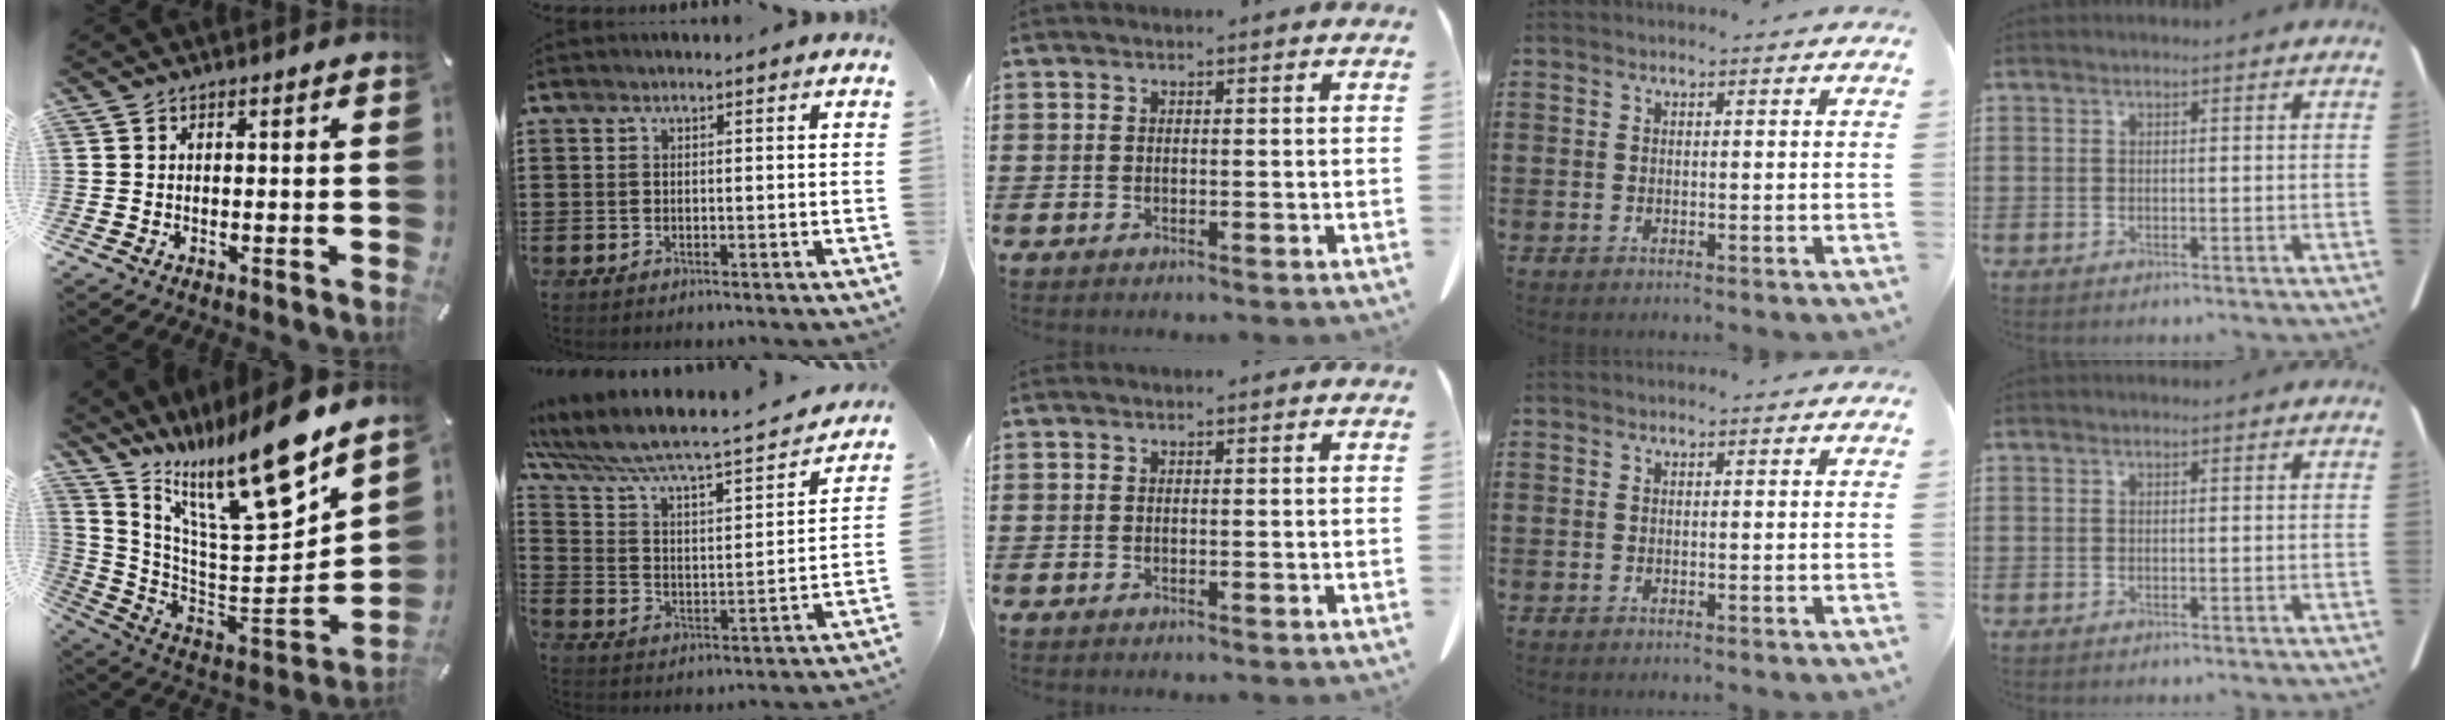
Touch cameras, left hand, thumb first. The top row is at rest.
{"thumb": {"total": 20.6, "force": [15.4, 4.4, 13.0], "torque": [-0.195, -0.138, 0.246]}, "index": {"total": 5.5, "force": [4.9, 1.2, 2.4], "torque": [-0.074, -0.046, 0.074]}}